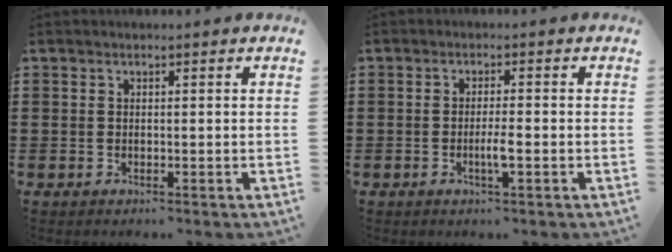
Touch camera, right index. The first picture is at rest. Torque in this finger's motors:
{"motor_torque": [1.07, 1.07, 0.33, 0.10]}